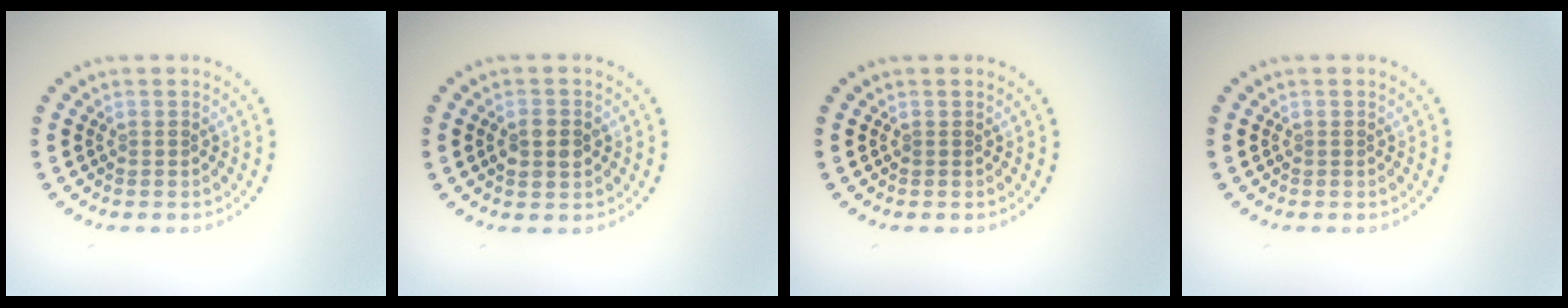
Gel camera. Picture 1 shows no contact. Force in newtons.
{"total": 2.8, "press": 2.8, "slide": 0.1}
{"total": 0.0}
{"total": 0.0}